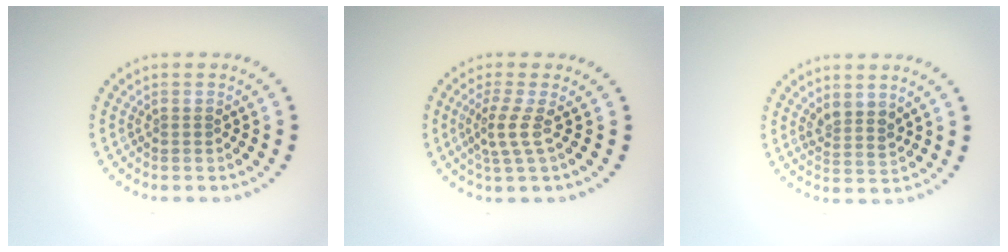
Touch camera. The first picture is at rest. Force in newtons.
{"total": 2.4, "press": 1.6, "slide": 1.7}
{"total": 2.0, "press": 1.6, "slide": 1.2}